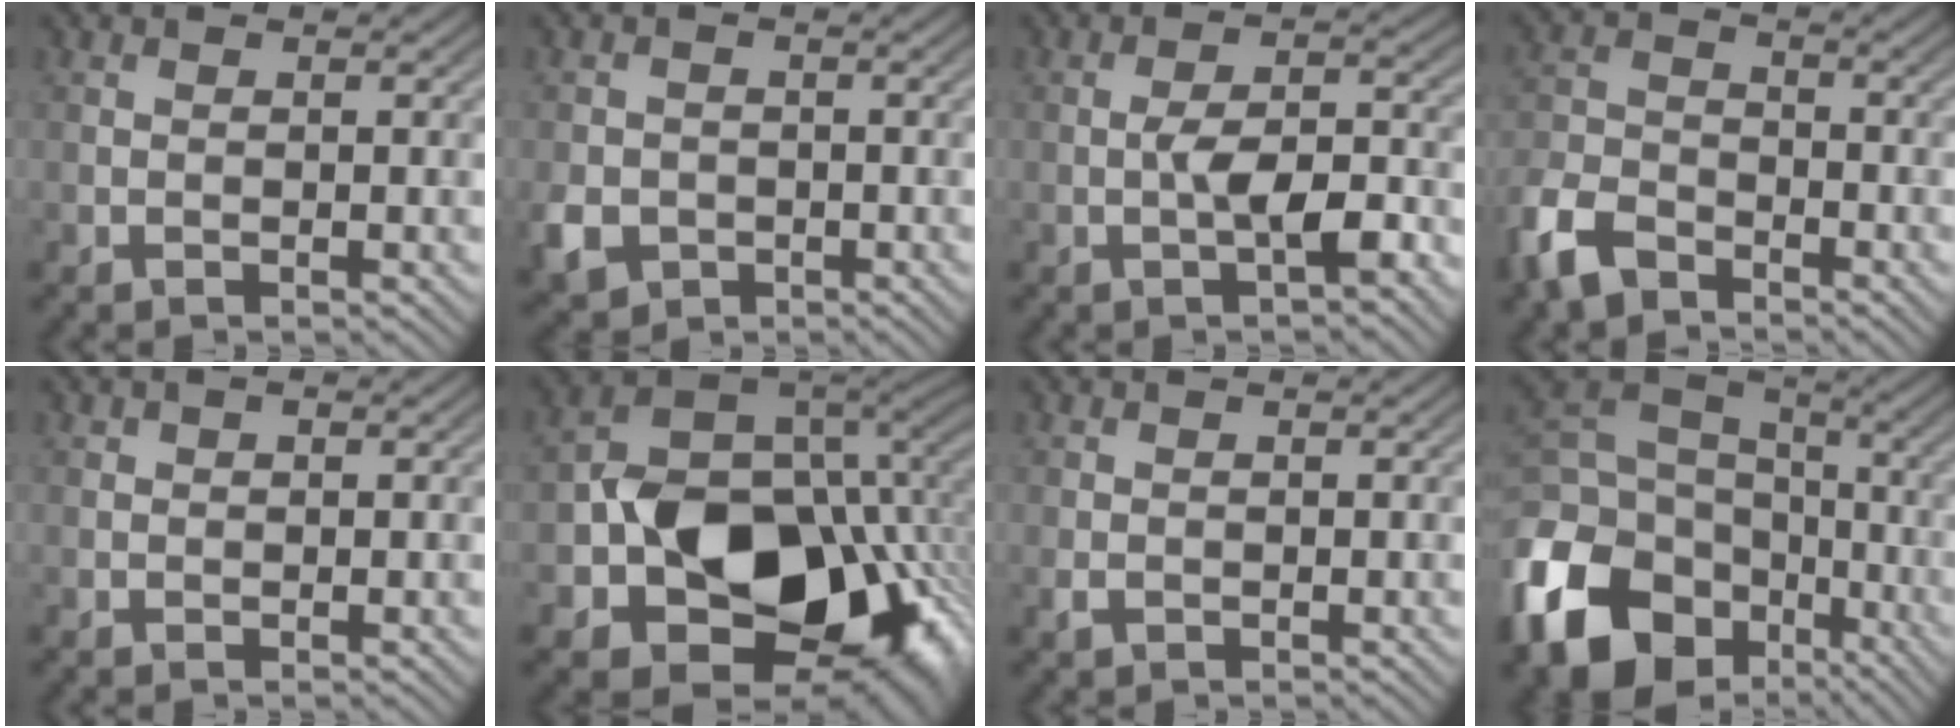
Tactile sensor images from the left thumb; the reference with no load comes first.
{"total": 4.3, "force": [-1.7, 3.5, 1.8], "torque": [-0.047, -0.011, -0.039]}
{"total": 5.1, "force": [-1.7, 1.7, 4.5], "torque": [-0.078, 0.009, -0.032]}
{"total": 7.6, "force": [-5.3, 3.9, 3.7], "torque": [-0.091, -0.007, -0.123]}
{"total": 0.9, "force": [0.4, 0.6, 0.5], "torque": [-0.009, 0.002, 0.004]}
{"total": 19.9, "force": [-5.1, 14.8, 12.2], "torque": [-0.227, -0.053, -0.053]}
{"total": 1.0, "force": [-0.3, 0.8, 0.6], "torque": [-0.015, -0.003, -0.005]}
{"total": 19.7, "force": [-8.5, 14.3, 10.5], "torque": [-0.292, -0.042, -0.153]}